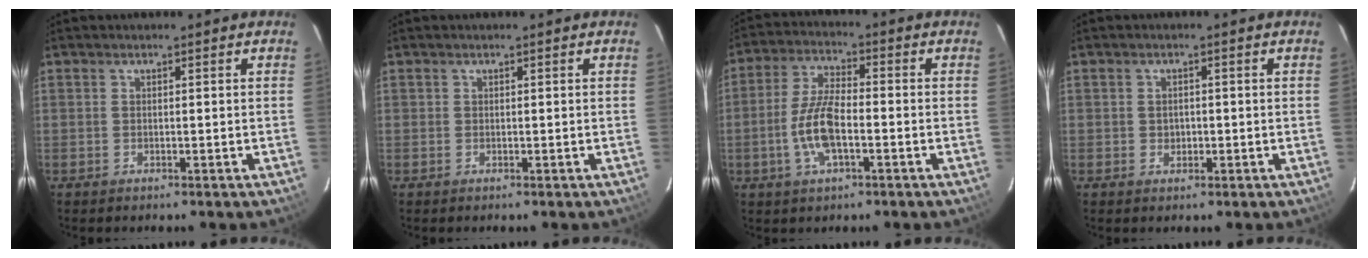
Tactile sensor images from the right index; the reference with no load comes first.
{"total": 0.0}
{"total": 9.2, "force": [-2.7, 3.4, 8.1], "torque": [-0.170, 0.005, -0.054]}
{"total": 1.9, "force": [-0.3, 1.7, 0.7], "torque": [-0.011, 0.004, -0.003]}